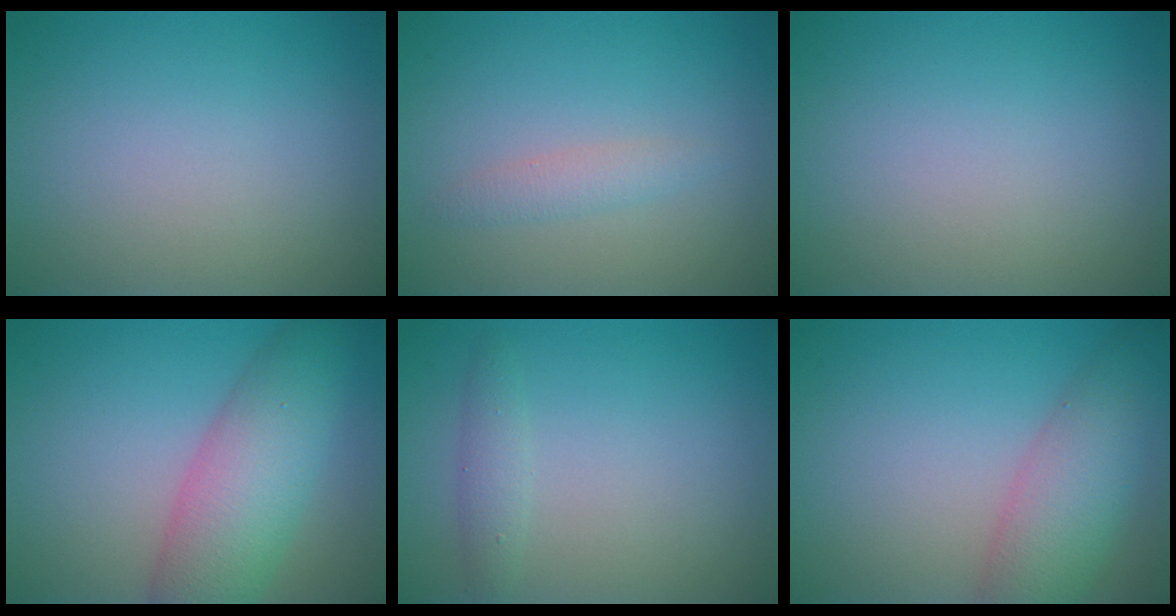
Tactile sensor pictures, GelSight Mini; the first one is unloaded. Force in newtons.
{"total": 1.4, "press": 1.4, "slide": 0.0}
{"total": 0.0}
{"total": 7.2, "press": 7.2, "slide": 0.2}
{"total": 1.4, "press": 1.4, "slide": 0.1}
{"total": 5.6, "press": 5.6, "slide": 0.3}